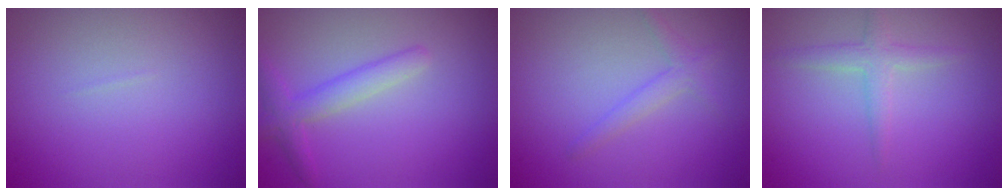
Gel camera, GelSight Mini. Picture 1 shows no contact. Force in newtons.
{"total": 2.5, "press": 2.5, "slide": 0.1}
{"total": 1.6, "press": 1.6, "slide": 0.1}
{"total": 1.9, "press": 1.9, "slide": 0.1}